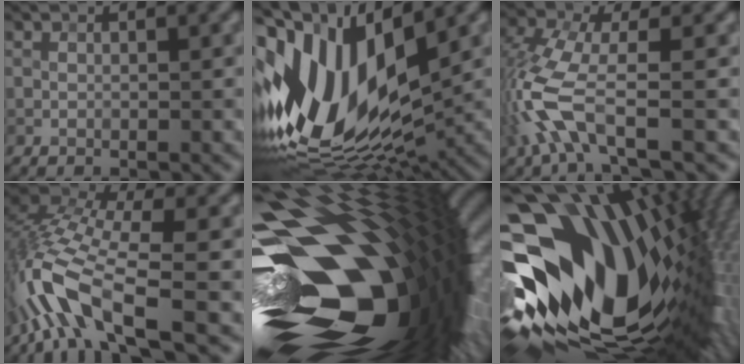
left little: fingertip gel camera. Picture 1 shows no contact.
{"total": 15.4, "force": [0.1, 8.8, 12.6], "torque": [-0.269, 0.017, -0.009]}
{"total": 6.2, "force": [-2.8, 1.8, 5.2], "torque": [-0.149, 0.000, -0.066]}
{"total": 8.6, "force": [-4.9, 2.1, 6.7], "torque": [-0.154, 0.009, -0.108]}
{"total": 19.8, "force": [-3.0, 11.1, 16.1], "torque": [-0.278, -0.037, -0.049]}
{"total": 18.4, "force": [1.8, 10.4, 15.1], "torque": [-0.277, -0.016, 0.044]}